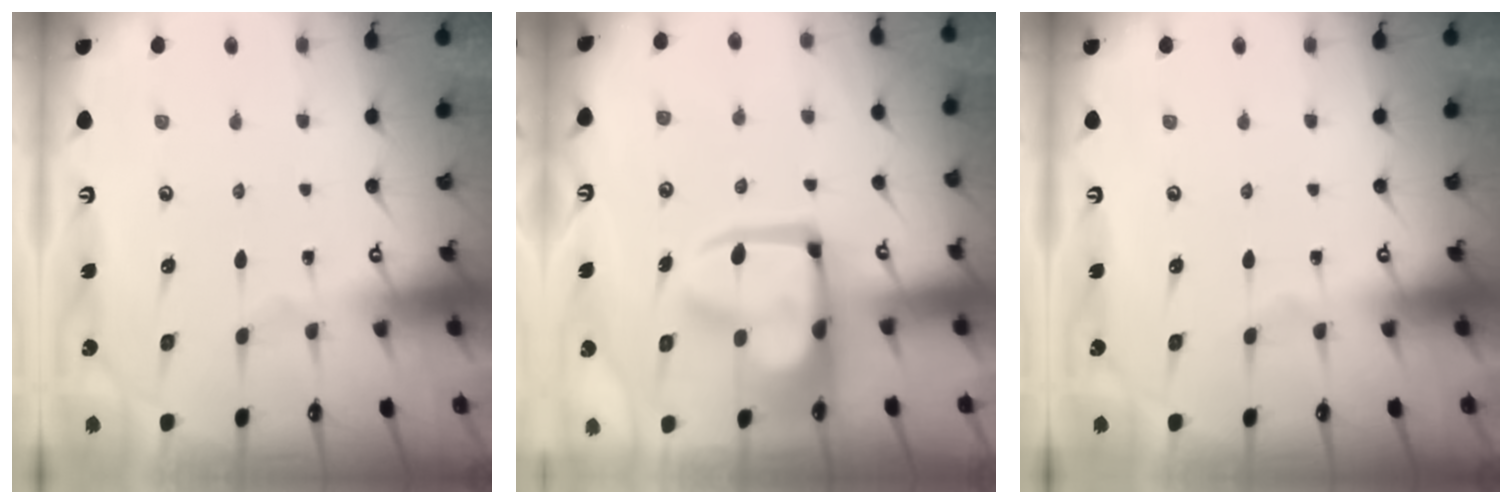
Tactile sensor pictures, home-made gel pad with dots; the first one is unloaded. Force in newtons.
{"total": 14.8, "press": 14.8, "slide": 1.5}
{"total": 0.0}